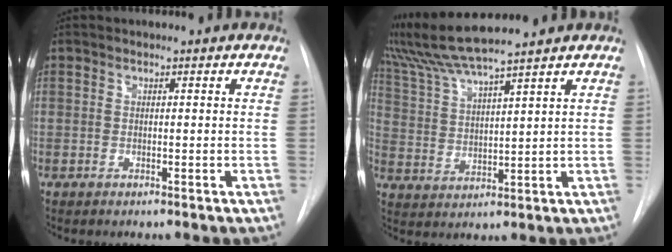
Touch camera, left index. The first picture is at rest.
{"total": 10.2, "force": [9.0, -1.5, 4.6], "torque": [-0.093, 0.018, 0.171]}